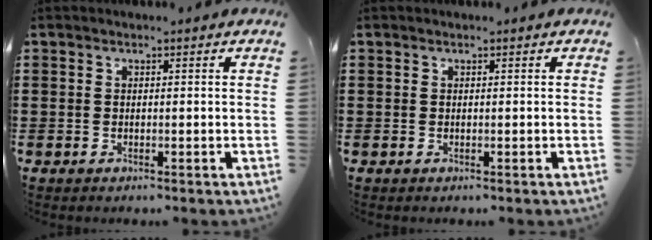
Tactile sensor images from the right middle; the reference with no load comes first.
{"total": 0.0}